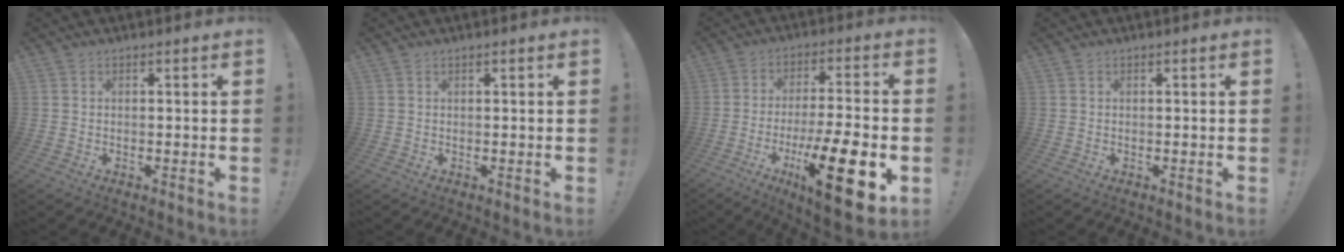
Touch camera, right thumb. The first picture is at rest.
{"total": 0.6, "force": [0.4, 0.1, 0.5], "torque": [-0.004, -0.001, 0.006]}
{"total": 20.6, "force": [-7.5, 5.3, 18.5], "torque": [-0.276, 0.034, -0.106]}
{"total": 0.0}